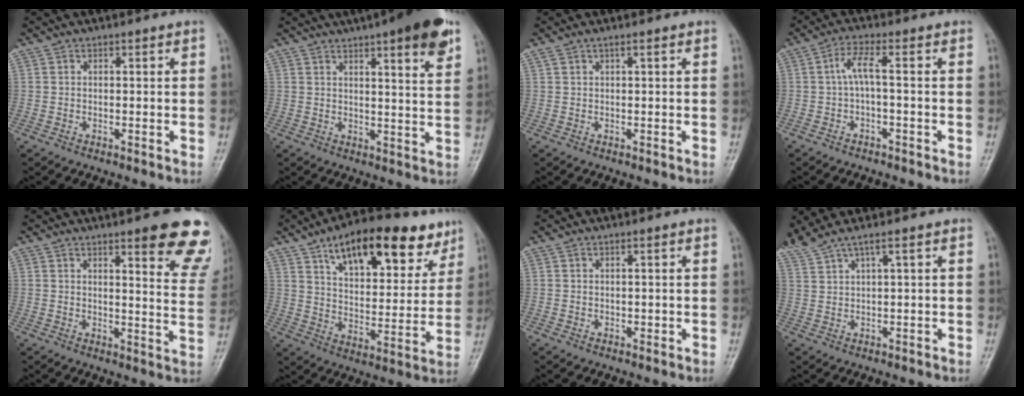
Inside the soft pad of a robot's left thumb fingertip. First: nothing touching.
{"total": 12.4, "force": [7.5, 2.1, 9.6], "torque": [-0.115, -0.026, 0.094]}
{"total": 1.3, "force": [0.8, -0.1, 1.0], "torque": [-0.027, 0.012, 0.018]}
{"total": 3.8, "force": [-0.3, 0.3, 3.8], "torque": [-0.093, 0.020, -0.006]}
{"total": 15.1, "force": [9.9, 3.1, 11.0], "torque": [-0.095, -0.058, 0.110]}
{"total": 22.2, "force": [13.5, 9.8, 14.7], "torque": [-0.178, -0.036, 0.213]}
{"total": 1.2, "force": [0.4, 0.5, 1.0], "torque": [-0.015, 0.002, 0.010]}
{"total": 5.1, "force": [3.9, -0.5, 3.3], "torque": [-0.089, 0.009, 0.091]}